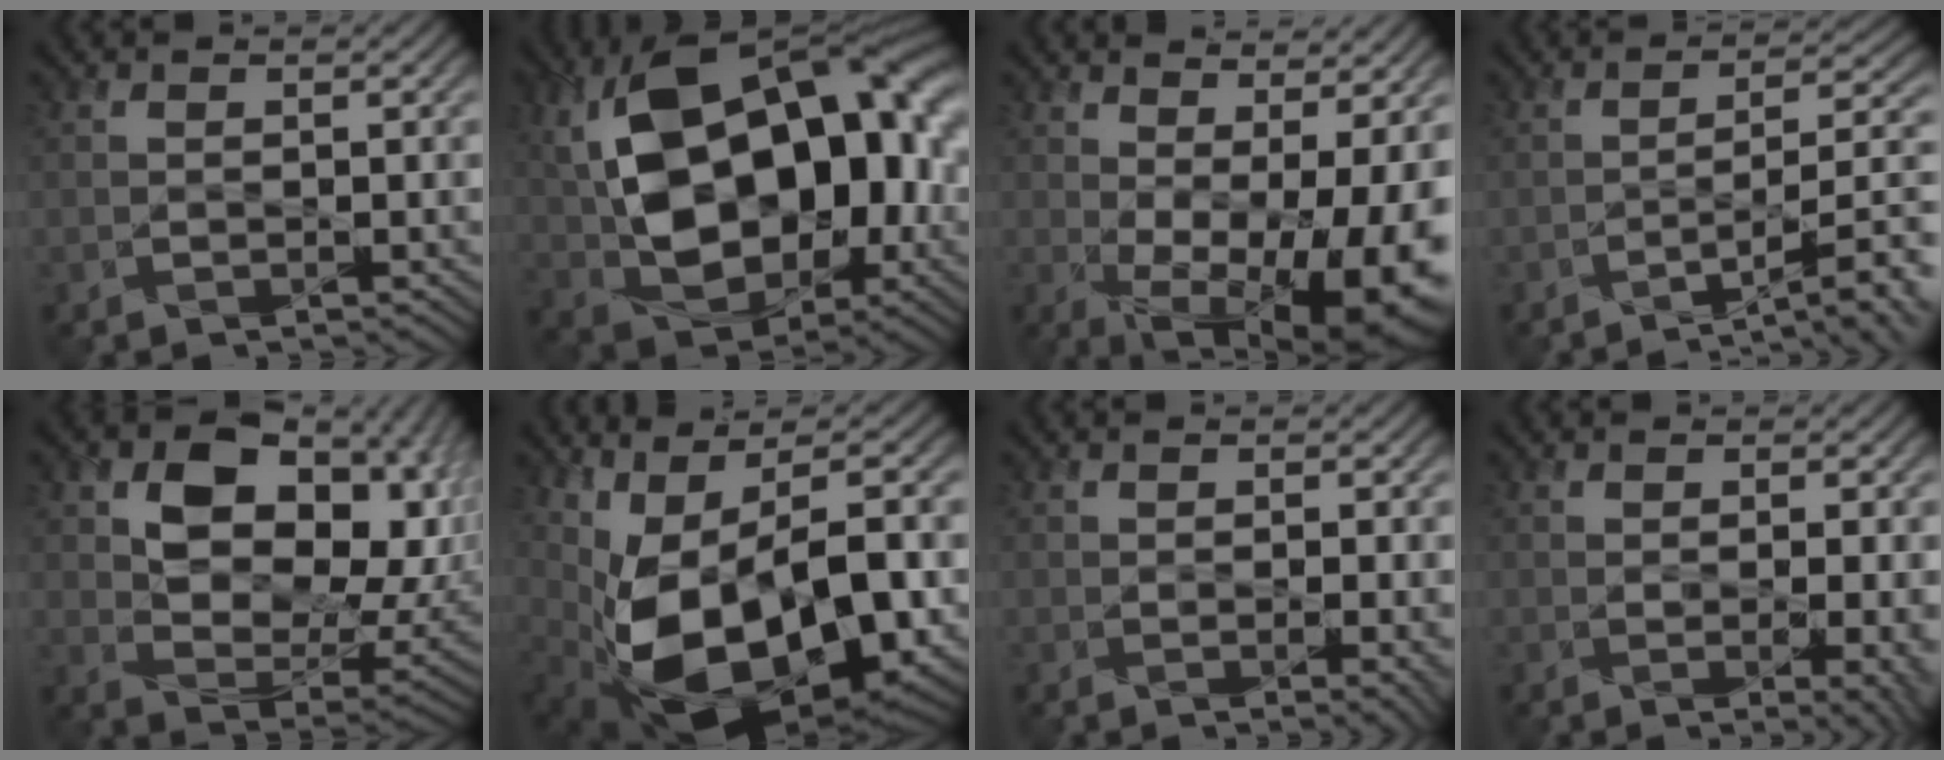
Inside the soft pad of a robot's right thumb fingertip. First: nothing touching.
{"total": 18.6, "force": [1.5, 11.7, 14.4], "torque": [-0.253, 0.005, 0.029]}
{"total": 16.6, "force": [-1.4, 7.9, 14.5], "torque": [-0.193, -0.015, 0.014]}
{"total": 10.4, "force": [-5.5, 2.8, 8.4], "torque": [-0.117, 0.005, -0.085]}
{"total": 14.3, "force": [4.3, 9.3, 9.9], "torque": [-0.166, -0.008, 0.076]}
{"total": 16.9, "force": [-2.5, 8.8, 14.2], "torque": [-0.261, -0.038, -0.017]}
{"total": 2.4, "force": [0.0, 0.5, 2.4], "torque": [-0.038, -0.003, 0.004]}
{"total": 3.9, "force": [-0.2, 1.1, 3.8], "torque": [-0.055, -0.009, 0.004]}